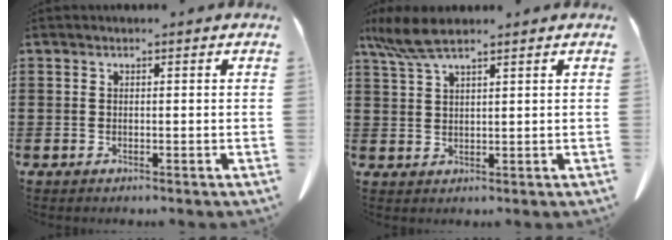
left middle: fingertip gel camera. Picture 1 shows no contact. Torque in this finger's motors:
{"motor_torque": [0.39, 0.19, 0.23, 0.08]}